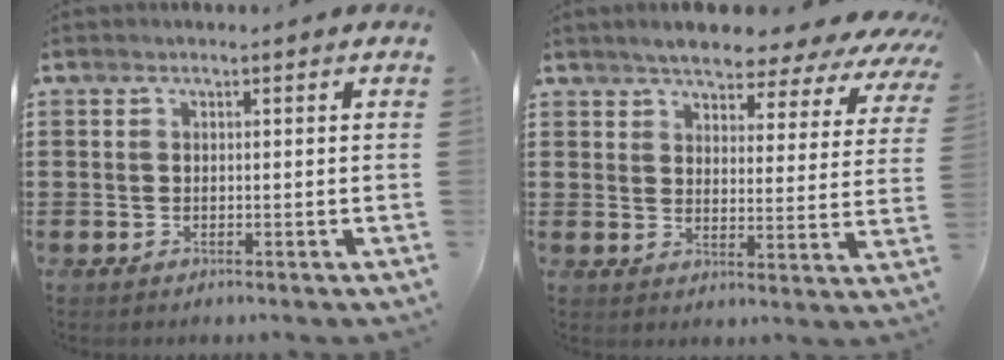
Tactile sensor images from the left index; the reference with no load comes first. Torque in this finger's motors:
{"motor_torque": [2.14, 0.00, 0.26, 0.01]}